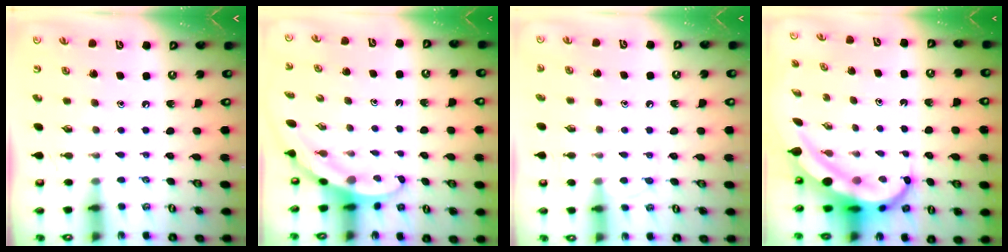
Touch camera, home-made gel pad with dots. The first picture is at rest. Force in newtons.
{"total": 3.2, "press": 3.2, "slide": 0.2}
{"total": 5.8, "press": 5.8, "slide": 0.6}
{"total": 9.5, "press": 9.4, "slide": 1.5}